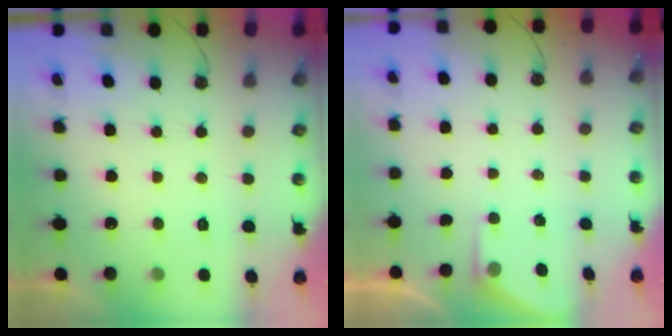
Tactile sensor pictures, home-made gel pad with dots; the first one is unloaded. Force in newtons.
{"total": 2.3, "press": 2.3, "slide": 0.3}